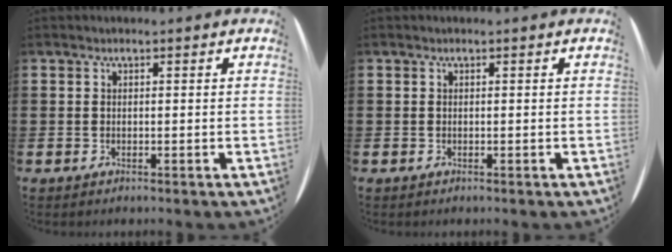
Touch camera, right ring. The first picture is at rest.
{"total": 0.0}